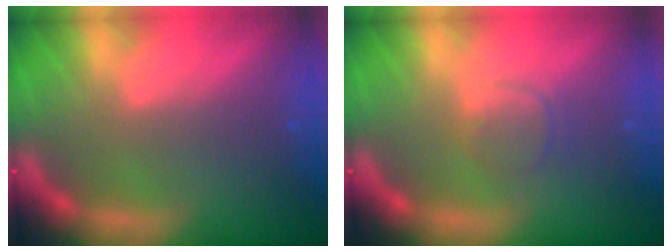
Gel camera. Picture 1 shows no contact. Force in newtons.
{"total": 1.9}